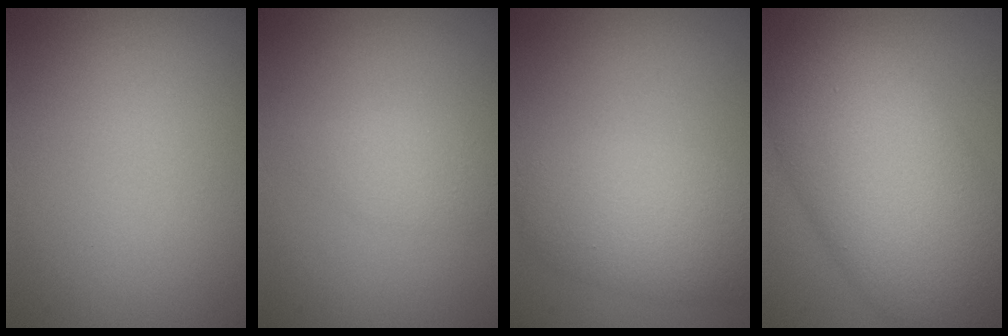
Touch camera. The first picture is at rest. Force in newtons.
{"total": 1.7, "press": 1.7, "slide": 0.0}
{"total": 5.1, "press": 5.1, "slide": 0.2}
{"total": 11.9, "press": 11.8, "slide": 0.4}